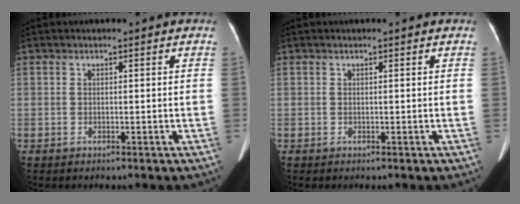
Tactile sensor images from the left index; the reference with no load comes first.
{"total": 0.0}